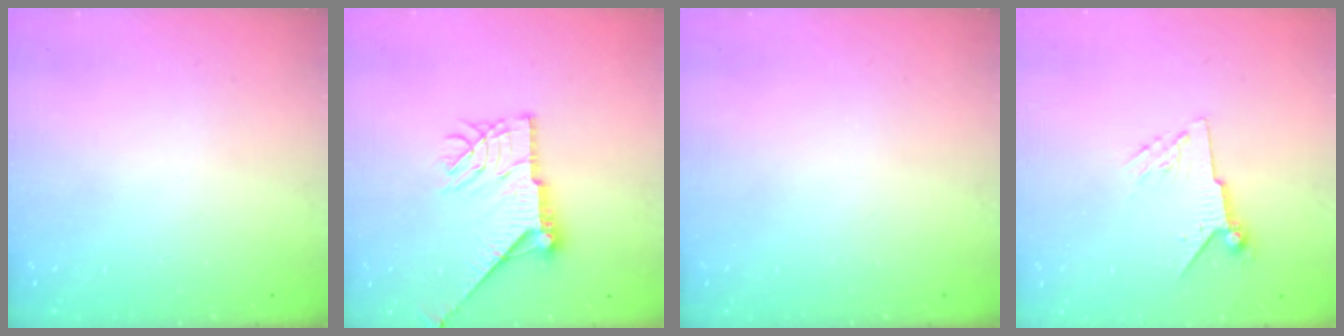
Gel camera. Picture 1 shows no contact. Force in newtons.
{"total": 15.8, "press": 15.7, "slide": 0.7}
{"total": 0.0}
{"total": 8.0, "press": 7.9, "slide": 1.2}